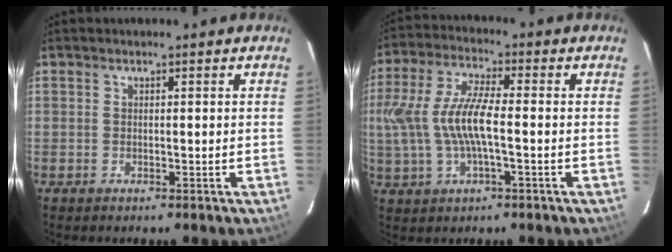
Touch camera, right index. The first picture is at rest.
{"total": 11.4, "force": [-1.0, 3.5, 10.8], "torque": [-0.225, 0.005, -0.016]}